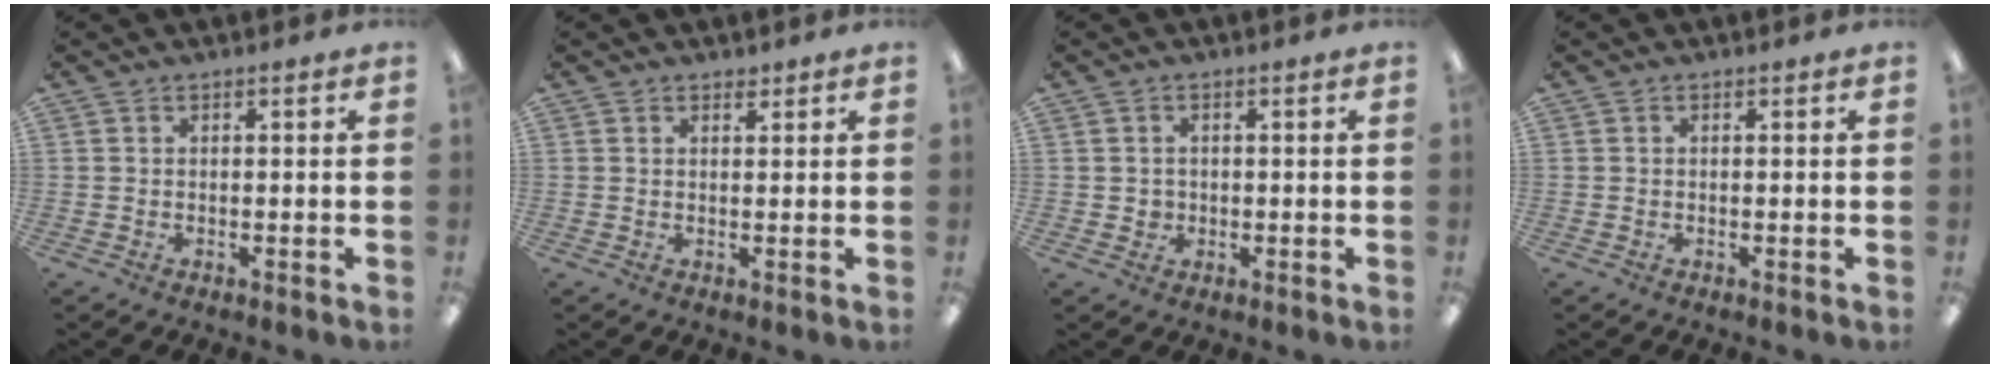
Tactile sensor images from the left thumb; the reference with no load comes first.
{"total": 1.4, "force": [1.2, 0.7, 0.3], "torque": [0.002, -0.003, 0.020]}
{"total": 1.8, "force": [0.1, 1.8, 0.4], "torque": [-0.002, 0.001, -0.003]}
{"total": 0.0}